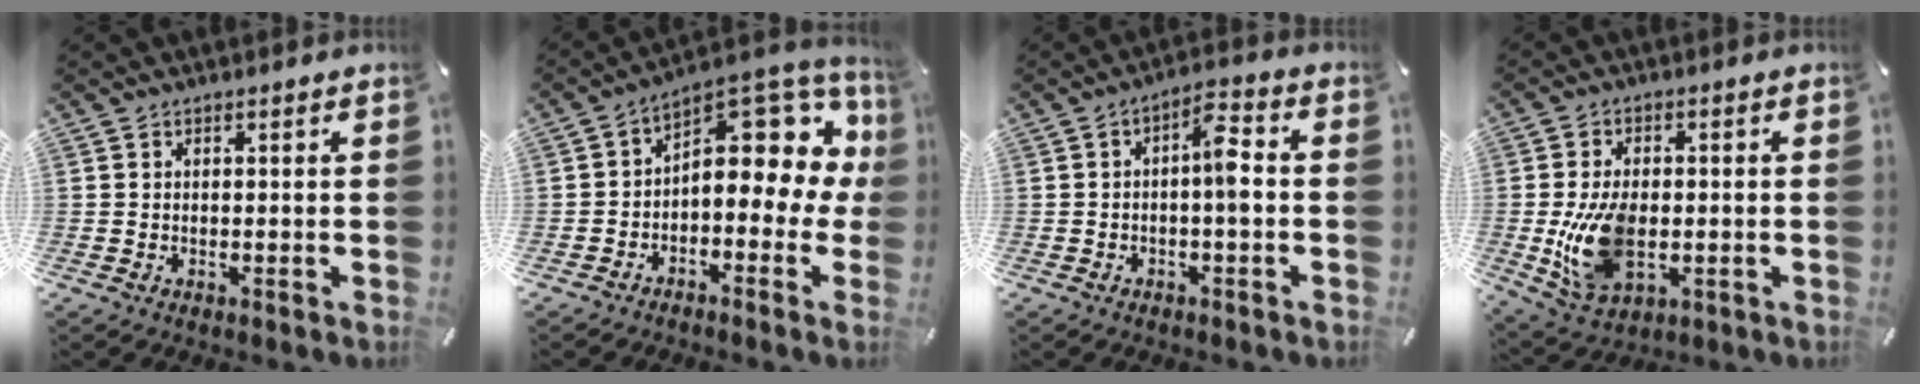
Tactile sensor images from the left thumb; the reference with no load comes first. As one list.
[{"total": 14.2, "force": [4.7, 8.0, 10.7], "torque": [-0.124, -0.049, 0.075]}, {"total": 7.5, "force": [-0.7, 2.7, 6.9], "torque": [-0.105, 0.014, -0.015]}, {"total": 12.5, "force": [-1.7, 7.9, 9.6], "torque": [-0.197, -0.010, -0.028]}]